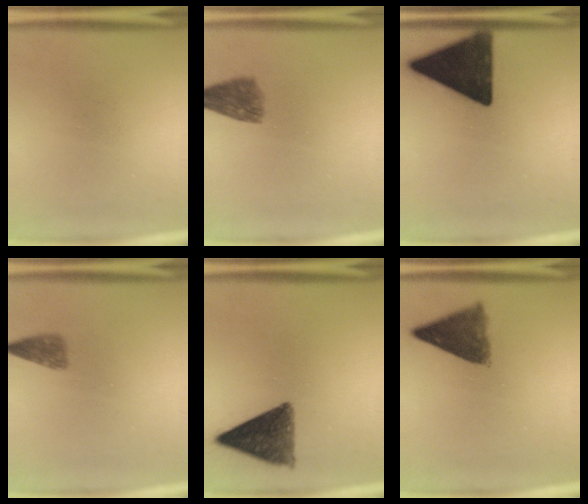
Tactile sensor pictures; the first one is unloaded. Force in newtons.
{"total": 4.9}
{"total": 18.0}
{"total": 2.4}
{"total": 10.4}
{"total": 7.7}